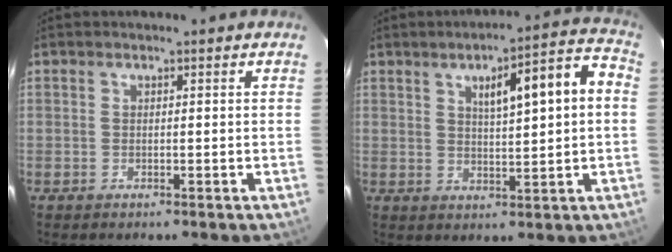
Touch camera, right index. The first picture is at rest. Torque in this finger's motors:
{"motor_torque": [0.71, -0.07, 0.37, 0.06]}